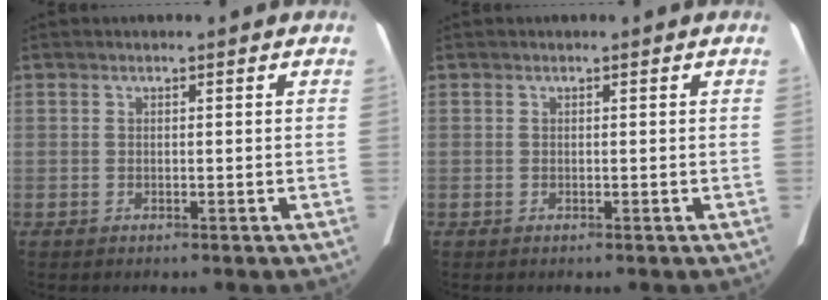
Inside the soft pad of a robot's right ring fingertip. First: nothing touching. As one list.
[{"total": 0.0}]